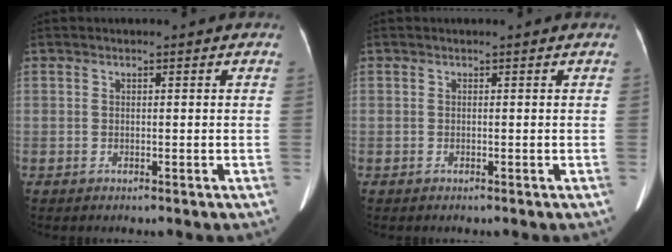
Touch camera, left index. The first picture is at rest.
{"total": 0.0}